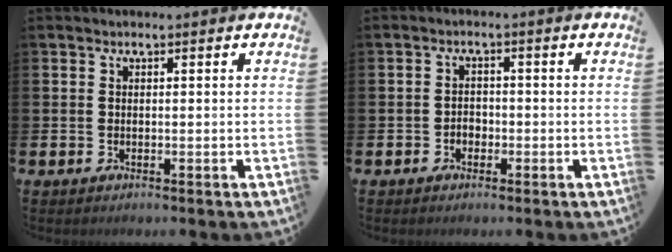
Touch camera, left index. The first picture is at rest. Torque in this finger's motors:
{"motor_torque": [0.00, 0.11, 0.01, 0.00]}